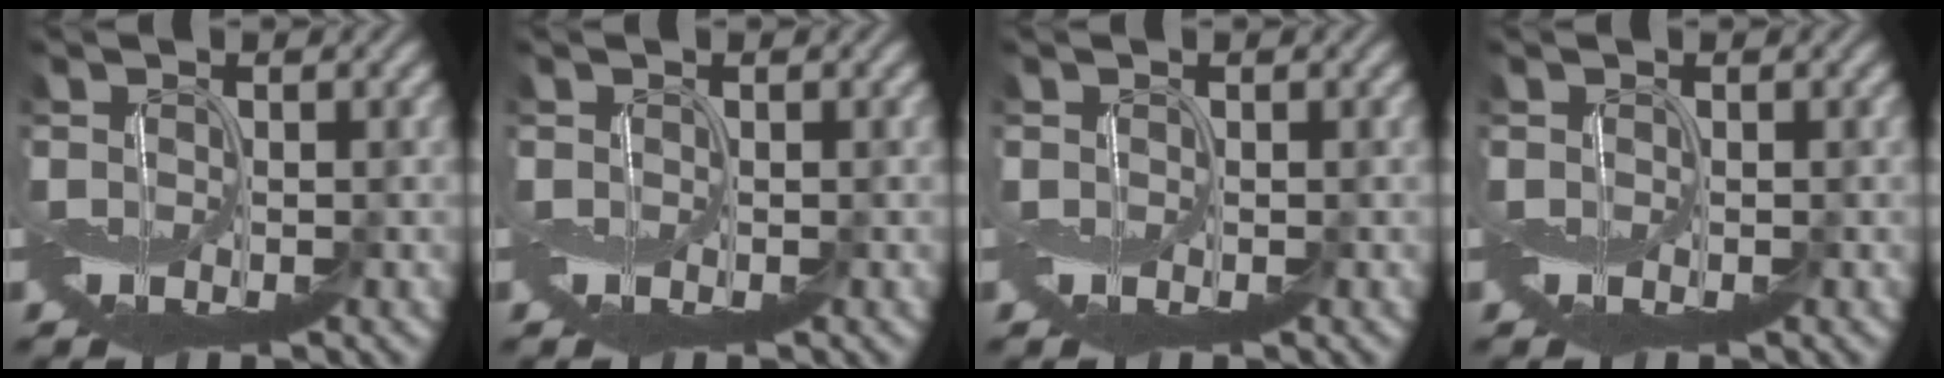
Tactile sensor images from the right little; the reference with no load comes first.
{"total": 0.0}
{"total": 0.0}
{"total": 0.0}